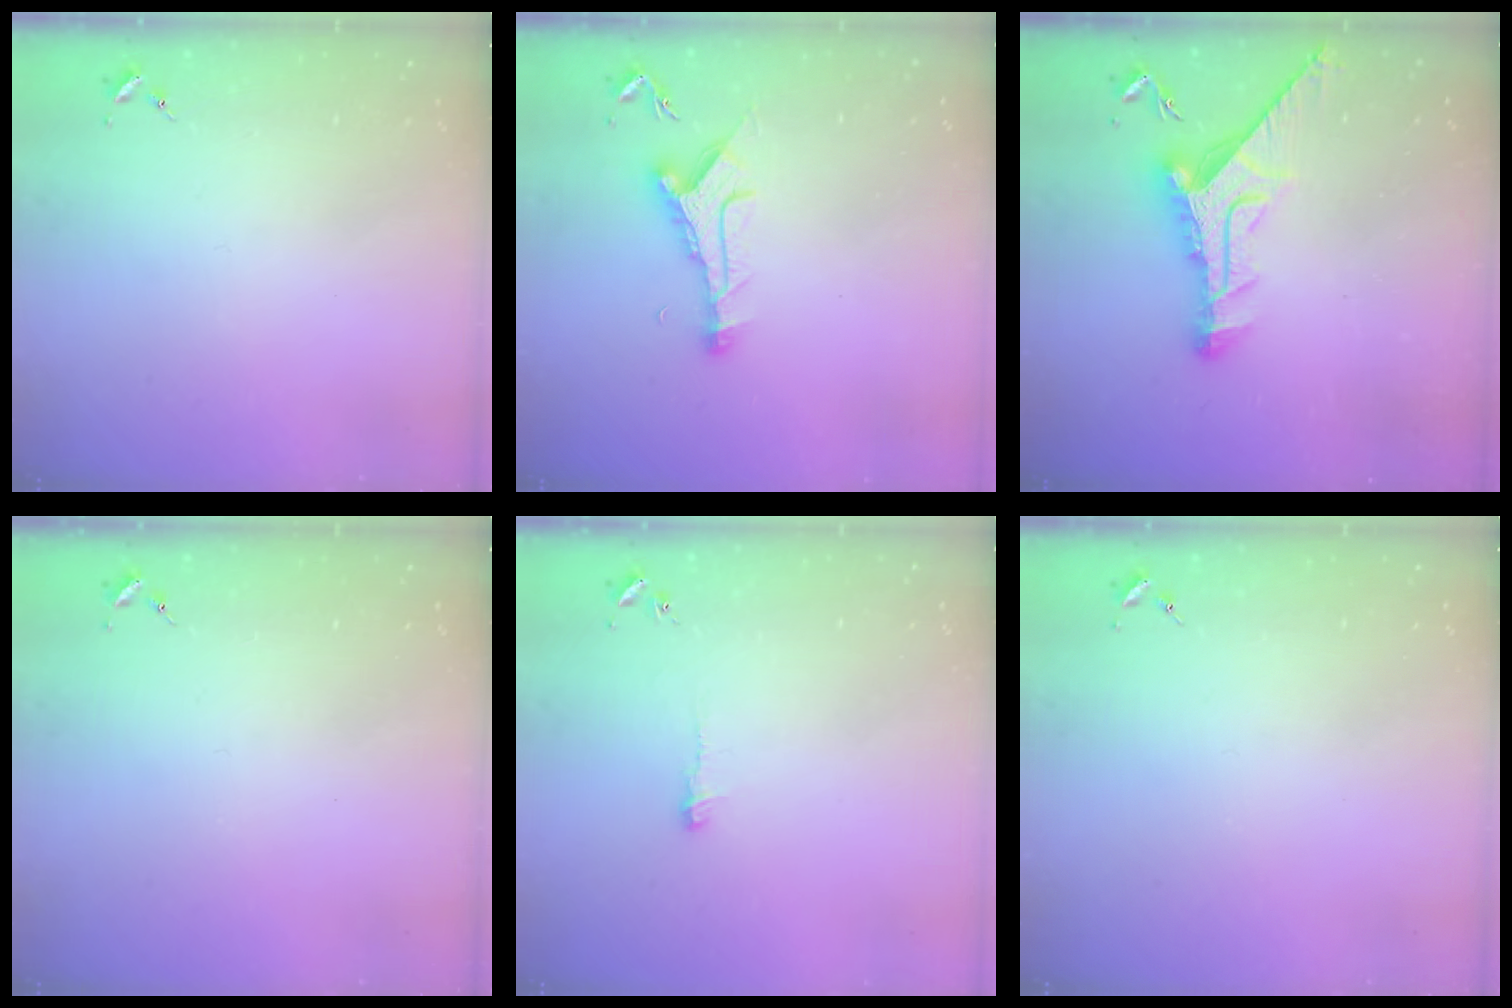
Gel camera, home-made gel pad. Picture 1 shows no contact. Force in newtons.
{"total": 10.2, "press": 10.2, "slide": 0.6}
{"total": 14.7, "press": 14.6, "slide": 1.5}
{"total": 0.0}
{"total": 4.0, "press": 4.0, "slide": 0.4}
{"total": 0.0}